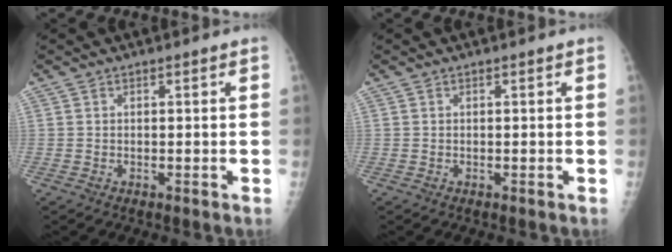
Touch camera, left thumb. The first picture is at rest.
{"total": 0.0}